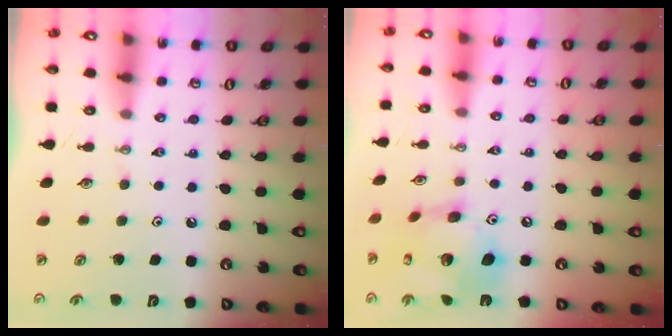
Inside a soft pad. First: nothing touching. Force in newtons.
{"total": 16.4, "press": 16.3, "slide": 1.7}